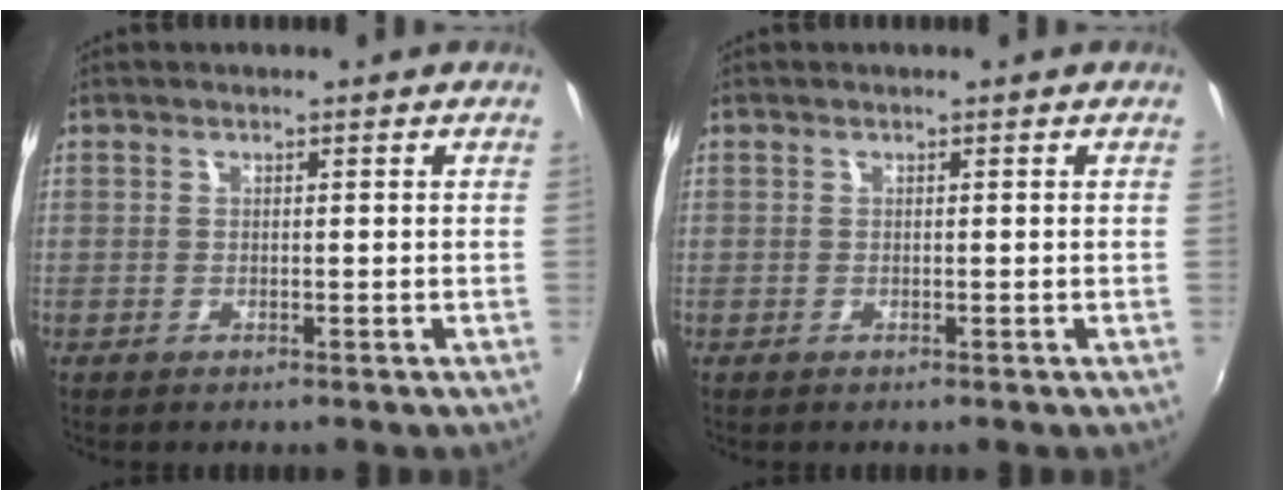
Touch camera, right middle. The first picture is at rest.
{"total": 0.0}